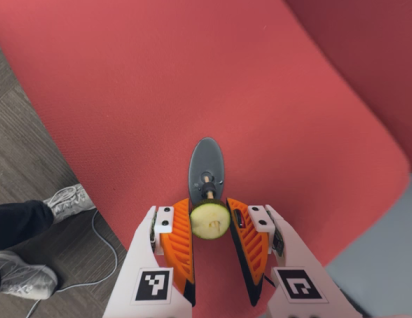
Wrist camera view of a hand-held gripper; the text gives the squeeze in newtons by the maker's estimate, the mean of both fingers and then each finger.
{"total": 7.4, "left": 8.0, "right": 6.8}